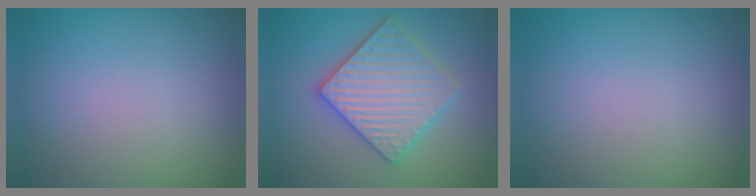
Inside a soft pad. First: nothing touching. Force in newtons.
{"total": 5.9, "press": 5.8, "slide": 1.0}
{"total": 0.0}